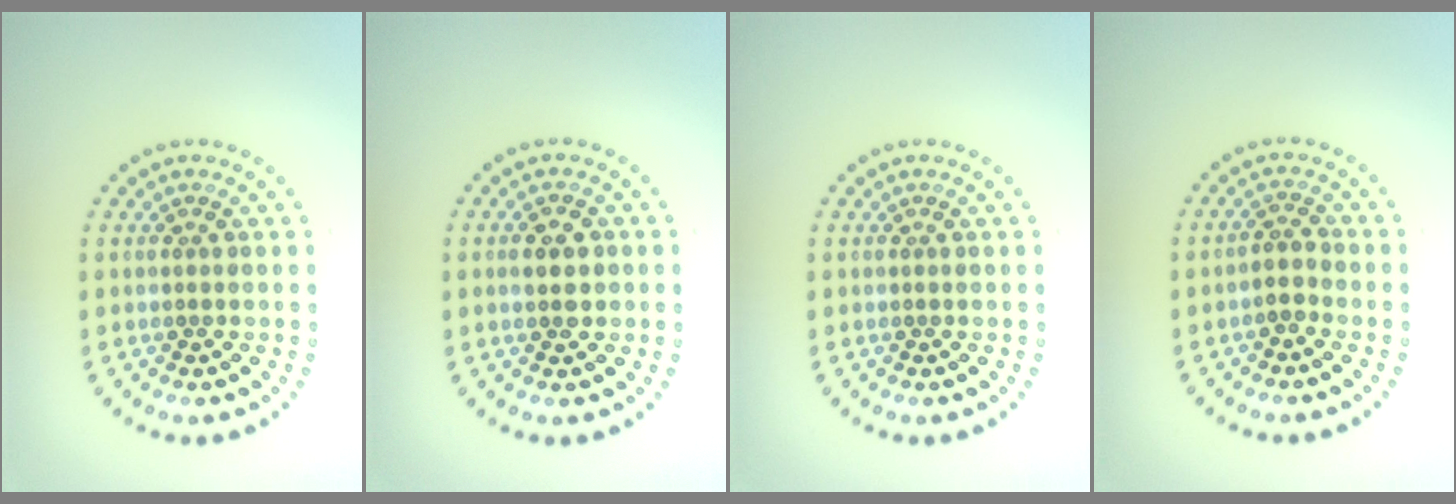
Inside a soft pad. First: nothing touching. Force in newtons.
{"total": 2.0, "press": 2.0, "slide": 0.1}
{"total": 0.0}
{"total": 1.5, "press": 1.3, "slide": 0.8}